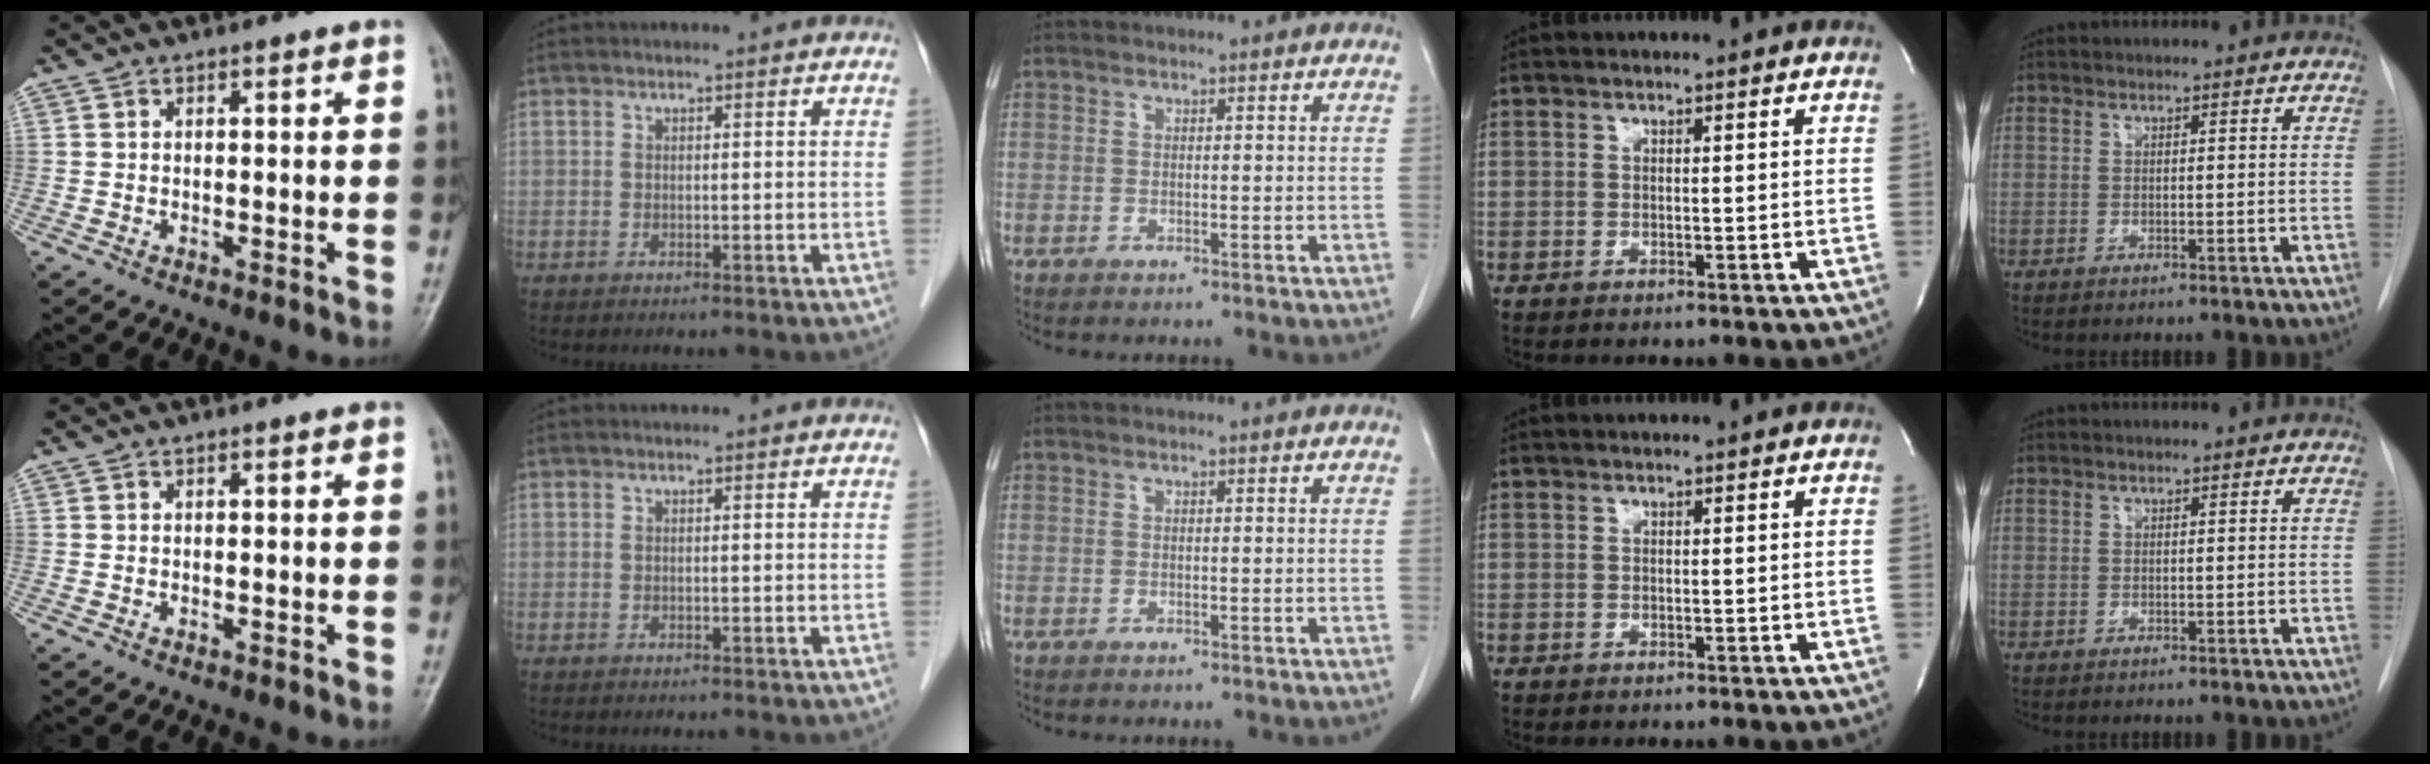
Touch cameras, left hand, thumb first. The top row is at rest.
{}